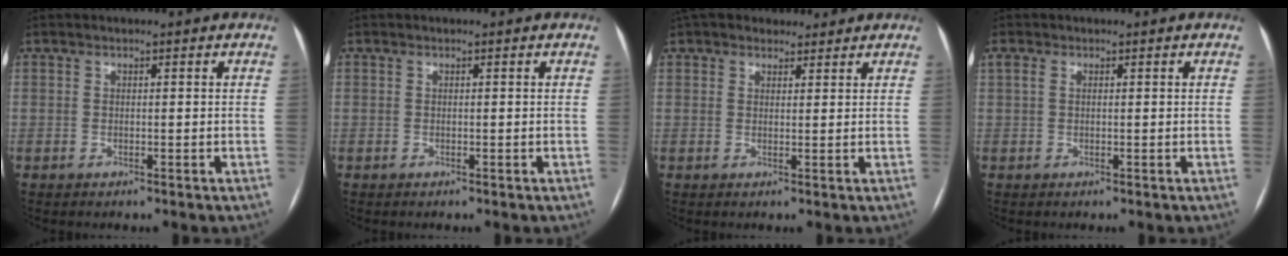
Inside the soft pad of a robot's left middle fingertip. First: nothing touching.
{"total": 0.0}
{"total": 6.4, "force": [5.3, 3.1, 1.6], "torque": [-0.020, 0.033, 0.081]}
{"total": 1.5, "force": [0.6, 0.8, 1.1], "torque": [-0.036, 0.021, 0.018]}